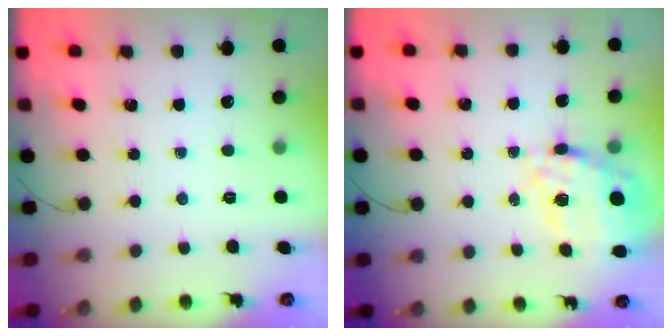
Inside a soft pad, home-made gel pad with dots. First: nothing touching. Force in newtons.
{"total": 19.1, "press": 18.8, "slide": 3.8}